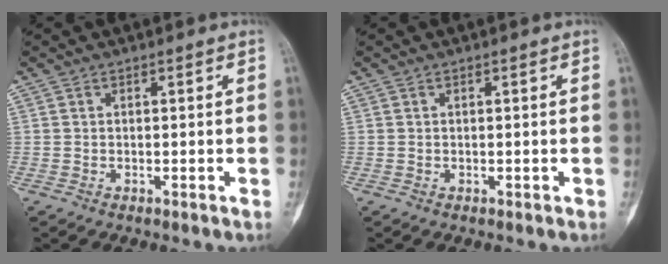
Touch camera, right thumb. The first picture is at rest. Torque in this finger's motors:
{"motor_torque": [0.02, 0.02, 0.02, -0.02, 0.01]}